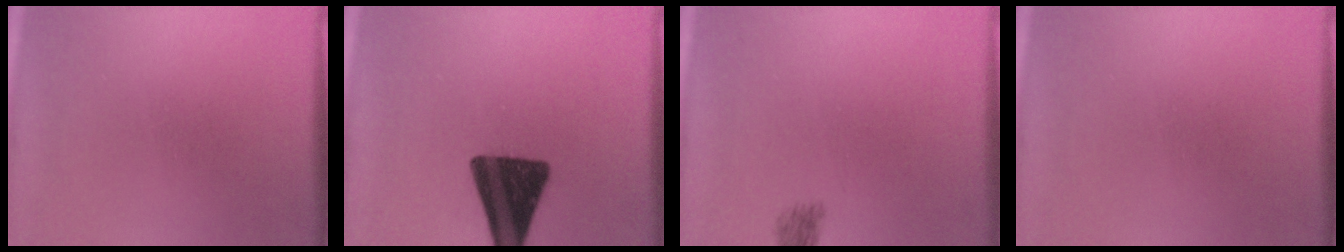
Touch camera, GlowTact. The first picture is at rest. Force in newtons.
{"total": 16.5}
{"total": 1.8}
{"total": 0.0}